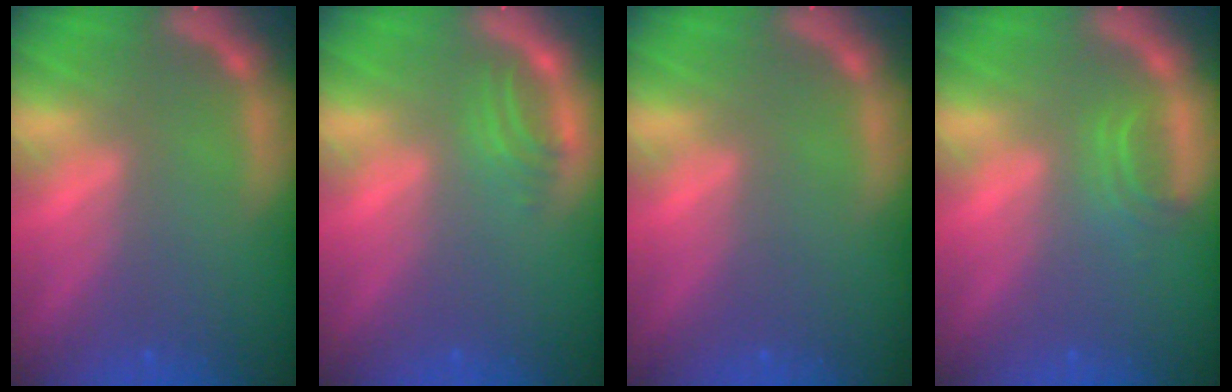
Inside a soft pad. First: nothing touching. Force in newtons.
{"total": 2.0}
{"total": 0.0}
{"total": 1.9}